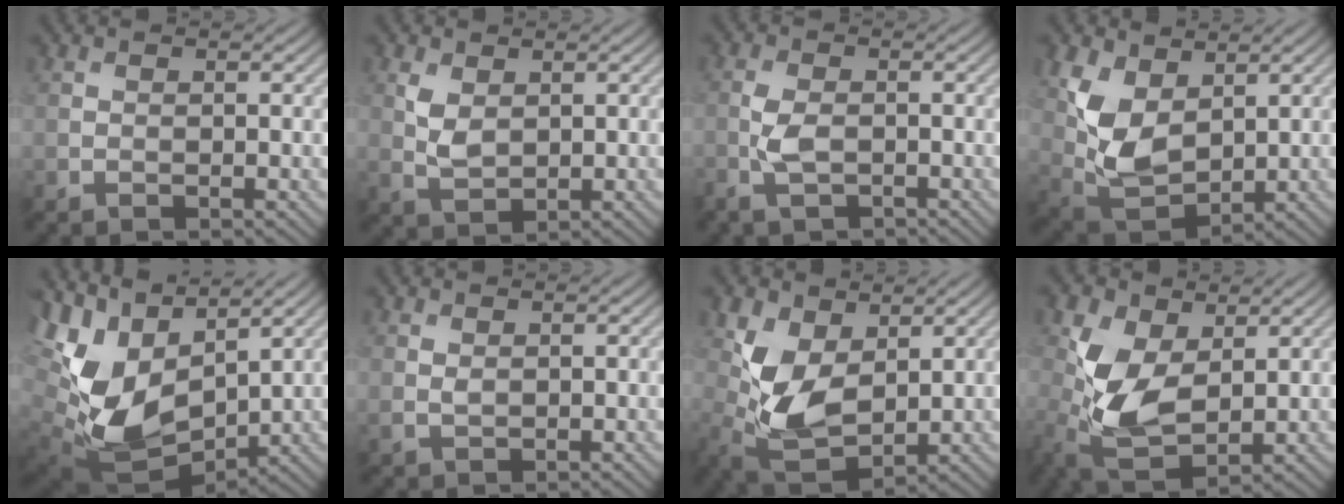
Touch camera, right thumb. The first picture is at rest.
{"total": 3.2, "force": [1.0, 2.0, 2.3], "torque": [-0.057, -0.003, 0.024]}
{"total": 3.8, "force": [-1.5, 2.1, 2.8], "torque": [-0.076, -0.005, -0.035]}
{"total": 9.2, "force": [3.5, 5.4, 6.5], "torque": [-0.170, -0.001, 0.073]}
{"total": 13.0, "force": [2.9, 8.2, 9.7], "torque": [-0.238, -0.008, 0.060]}
{"total": 1.2, "force": [0.4, 0.7, 0.8], "torque": [-0.023, -0.003, 0.013]}
{"total": 9.0, "force": [1.8, 5.3, 7.0], "torque": [-0.186, -0.003, 0.032]}
{"total": 10.0, "force": [0.7, 6.1, 7.9], "torque": [-0.217, 0.000, 0.012]}